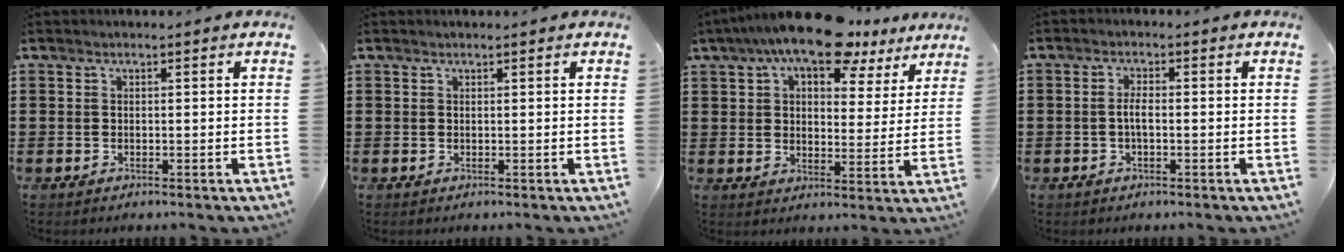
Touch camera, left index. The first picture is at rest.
{"total": 0.0}
{"total": 11.2, "force": [8.9, 2.9, 6.1], "torque": [-0.114, -0.033, 0.157]}
{"total": 2.3, "force": [-0.5, 0.6, 2.1], "torque": [-0.047, 0.000, -0.012]}